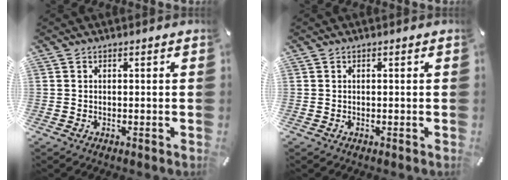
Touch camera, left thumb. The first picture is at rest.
{"total": 0.0}